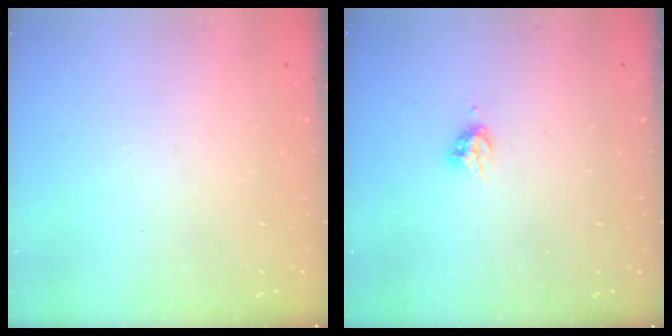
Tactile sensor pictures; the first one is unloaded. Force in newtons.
{"total": 4.2, "press": 4.1, "slide": 0.5}